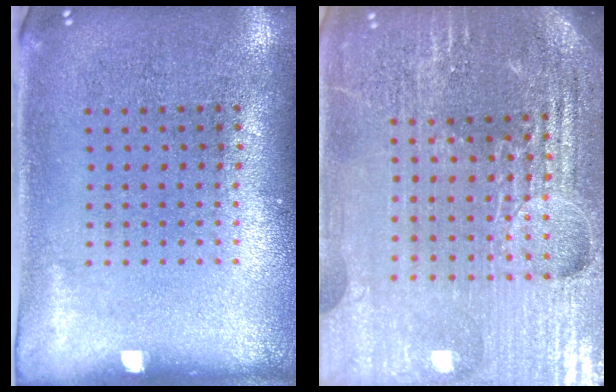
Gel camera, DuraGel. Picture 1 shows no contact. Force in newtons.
{"total": 5.8, "press": 5.2, "slide": 2.6}